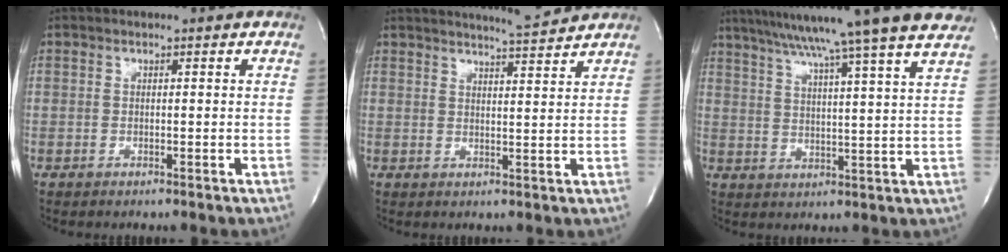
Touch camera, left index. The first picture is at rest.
{"total": 5.5, "force": [5.3, -0.8, 1.0], "torque": [-0.026, -0.011, 0.075]}
{"total": 19.7, "force": [16.1, -1.6, 11.3], "torque": [-0.192, 0.003, 0.218]}